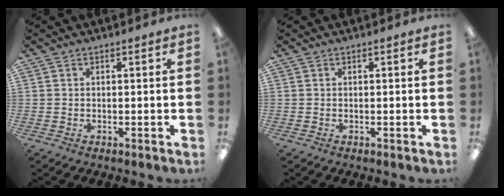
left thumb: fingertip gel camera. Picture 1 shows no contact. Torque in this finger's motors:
{"motor_torque": [-0.03, 0.01, 0.05, -0.04, 0.00]}